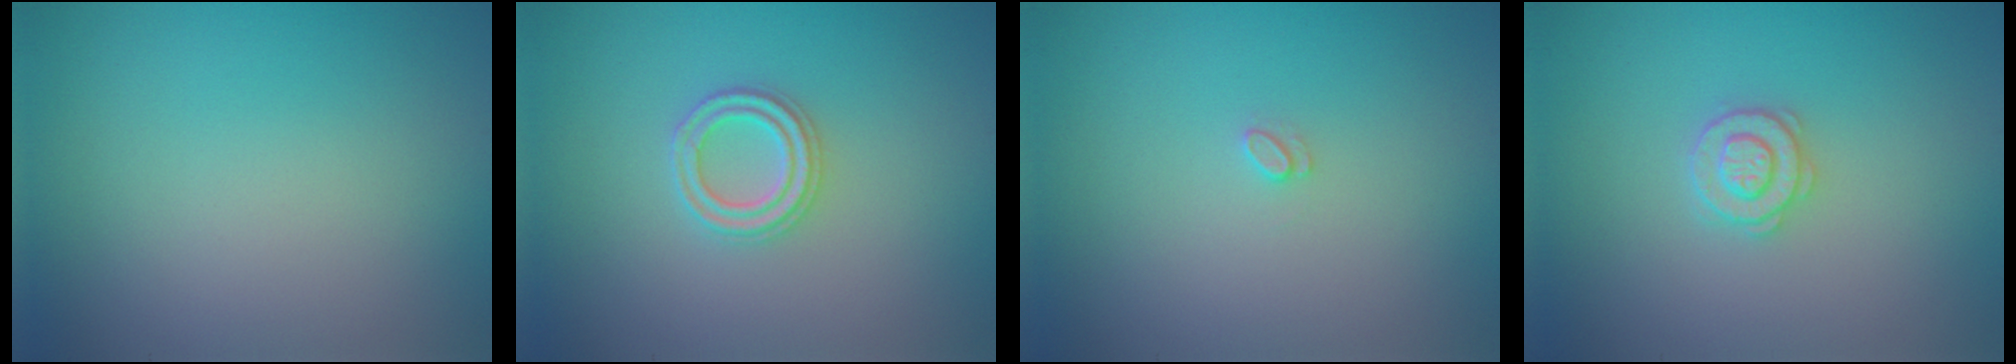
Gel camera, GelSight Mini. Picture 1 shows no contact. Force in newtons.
{"total": 2.3, "press": 2.2, "slide": 0.4}
{"total": 0.7, "press": 0.7, "slide": 0.1}
{"total": 2.6, "press": 2.5, "slide": 0.5}